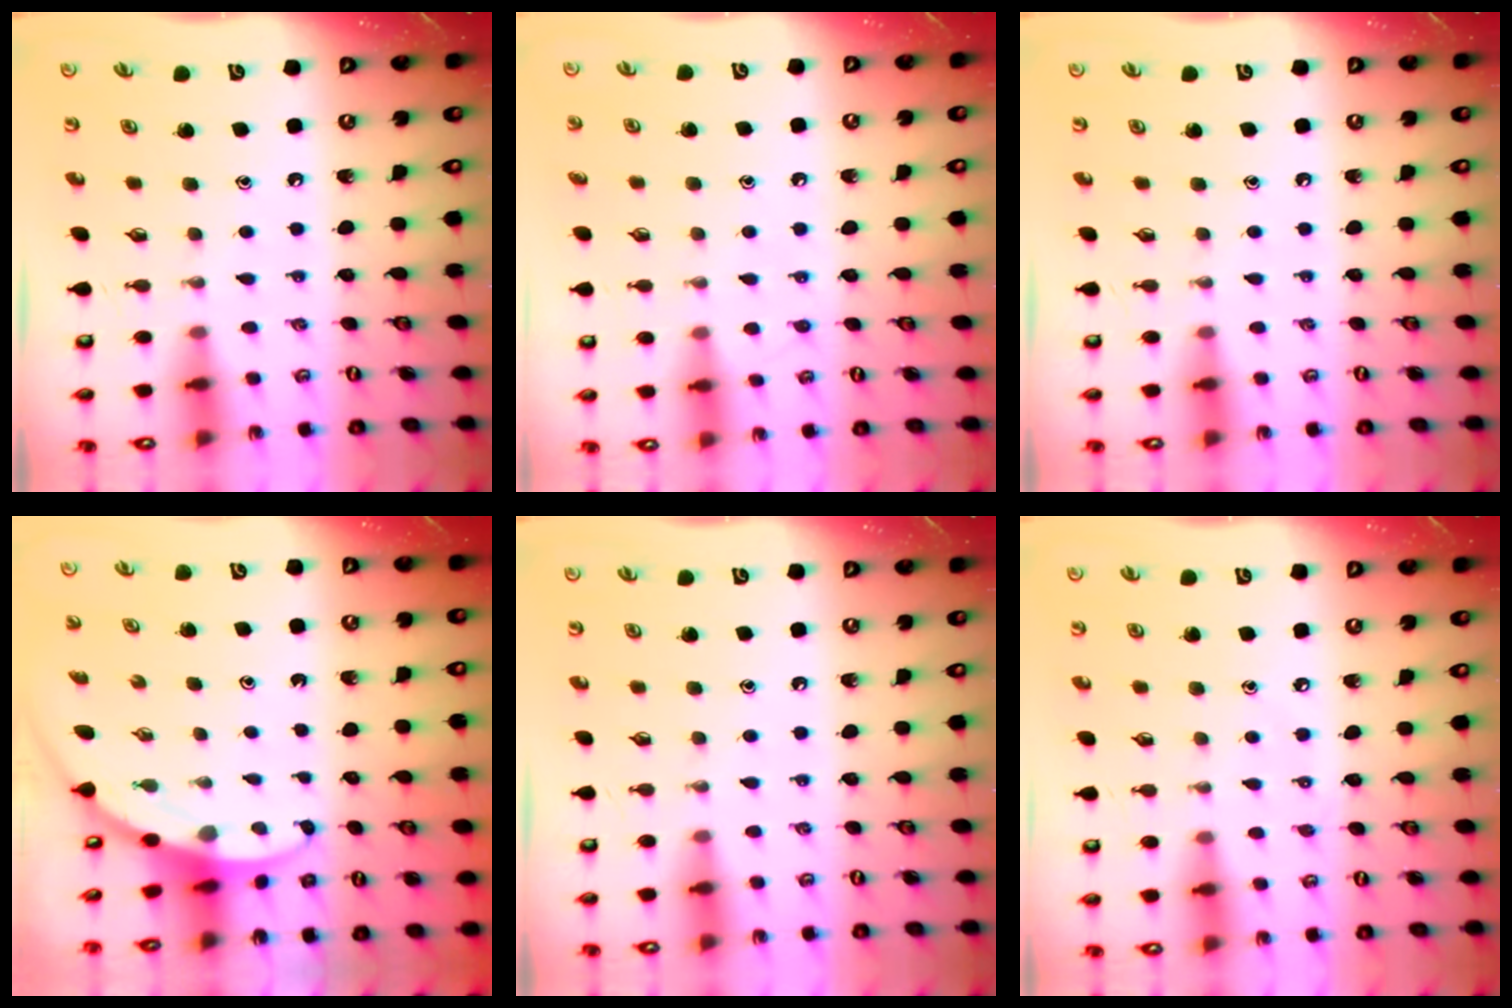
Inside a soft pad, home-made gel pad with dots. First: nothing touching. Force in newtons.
{"total": 5.4, "press": 5.4, "slide": 0.7}
{"total": 0.0}
{"total": 3.3, "press": 3.3, "slide": 0.1}
{"total": 0.0}
{"total": 3.2, "press": 3.2, "slide": 0.4}